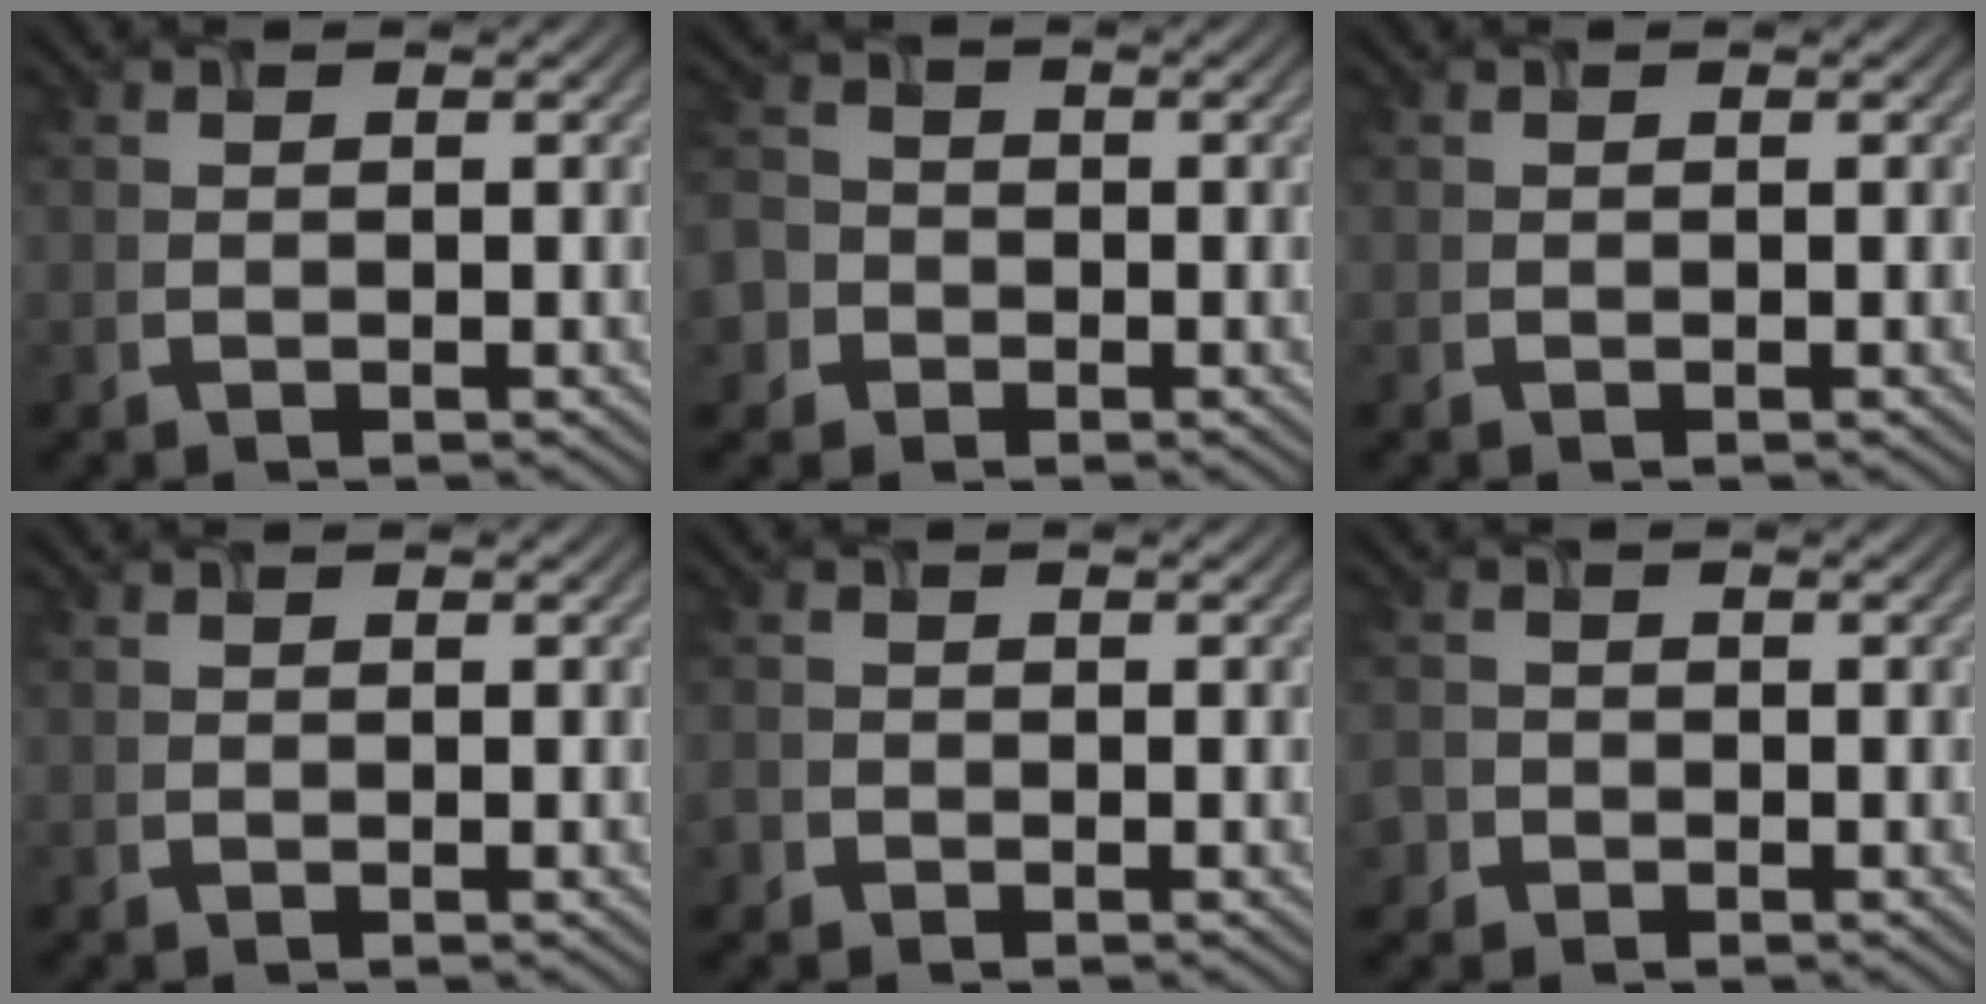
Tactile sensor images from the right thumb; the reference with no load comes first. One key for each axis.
{"total": 4.3, "fx": -1.8, "fy": 3.8, "fz": 0.9, "tx": -0.018, "ty": -0.009, "tz": -0.051}
{"total": 0.0}
{"total": 0.0}
{"total": 1.5, "fx": -1.1, "fy": 1.0, "fz": 0.0, "tx": 0.001, "ty": -0.011, "tz": -0.023}
{"total": 2.2, "fx": -1.3, "fy": 1.7, "fz": 0.1, "tx": 0.000, "ty": -0.011, "tz": -0.028}